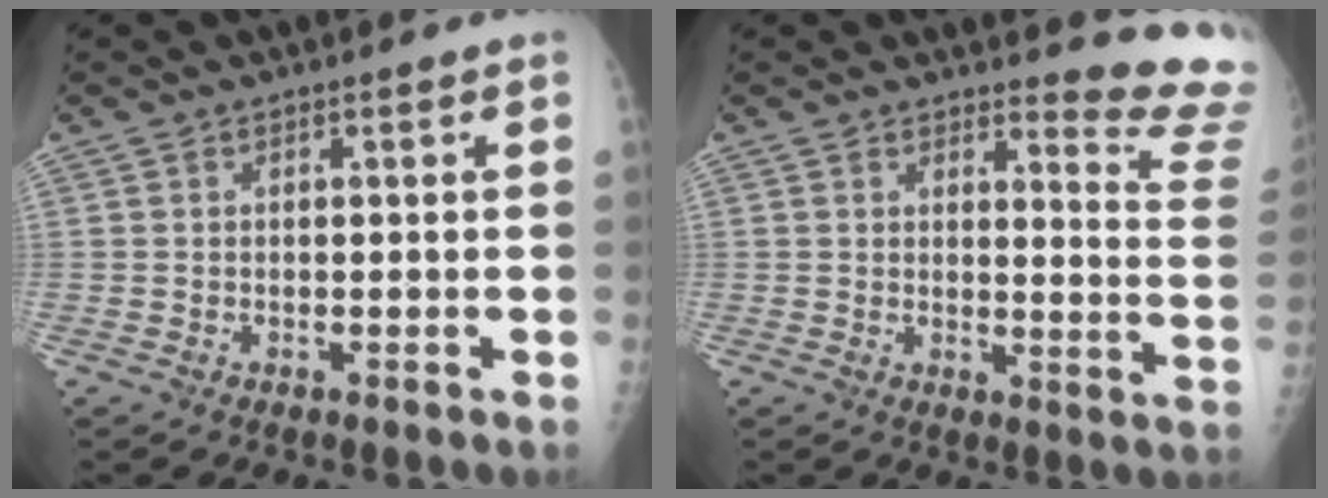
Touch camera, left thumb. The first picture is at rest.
{"total": 11.6, "force": [11.5, 1.0, 1.2], "torque": [0.018, -0.156, 0.102]}